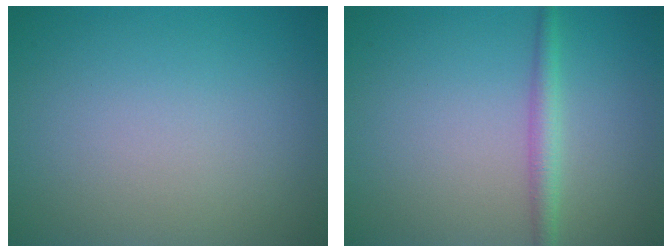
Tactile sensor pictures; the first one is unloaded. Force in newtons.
{"total": 2.0, "press": 2.0, "slide": 0.1}